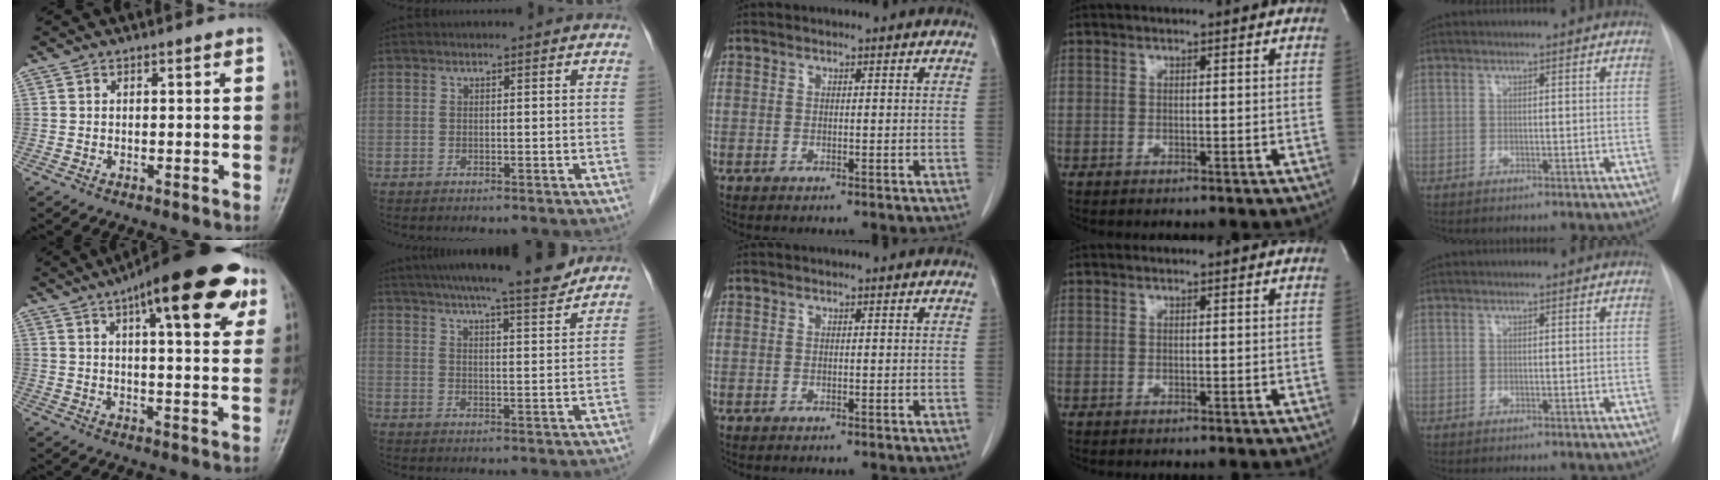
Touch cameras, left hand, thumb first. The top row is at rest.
{"thumb": {"total": 20.3, "force": [10.6, 6.2, 16.2], "torque": [-0.206, -0.012, 0.143]}, "index": {"total": 15.1, "force": [13.4, 0.5, 7.0], "torque": [-0.108, 0.007, 0.186]}}